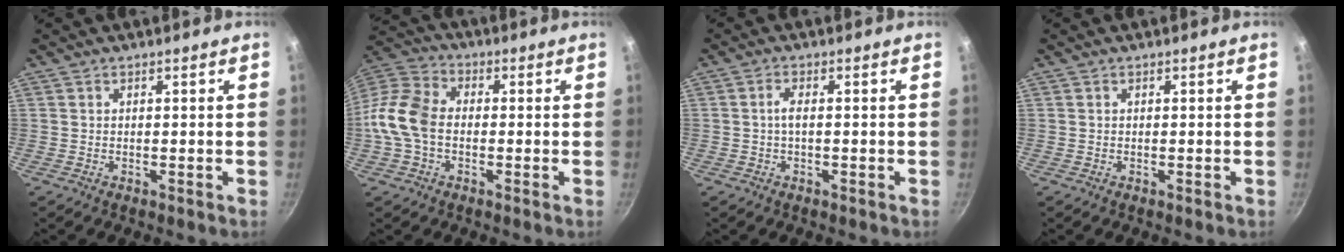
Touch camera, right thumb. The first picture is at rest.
{"total": 11.1, "force": [-1.6, 7.8, 7.7], "torque": [-0.140, 0.030, -0.051]}
{"total": 1.8, "force": [-0.2, 0.8, 1.6], "torque": [-0.038, 0.007, -0.007]}
{"total": 0.0}